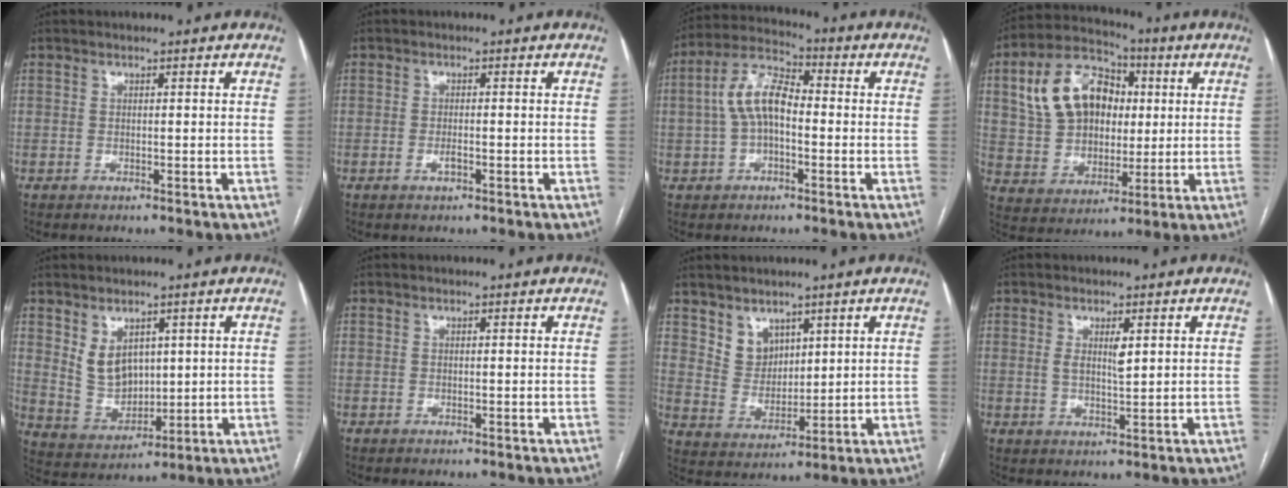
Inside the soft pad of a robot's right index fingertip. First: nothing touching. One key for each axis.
{"total": 1.2, "fx": -0.6, "fy": 0.4, "fz": 1.0, "tx": -0.019, "ty": 0.001, "tz": -0.009}
{"total": 8.5, "fx": -0.4, "fy": 4.1, "fz": 7.5, "tx": -0.161, "ty": 0.031, "tz": -0.013}
{"total": 14.3, "fx": 3.7, "fy": 10.5, "fz": 9.1, "tx": -0.193, "ty": 0.044, "tz": 0.071}
{"total": 6.6, "fx": 2.6, "fy": 4.7, "fz": 3.9, "tx": -0.083, "ty": 0.003, "tz": 0.066}
{"total": 0.0}
{"total": 5.4, "fx": 3.6, "fy": 3.8, "fz": 1.3, "tx": -0.030, "ty": 0.003, "tz": 0.080}
{"total": 2.9, "fx": 0.9, "fy": 0.7, "fz": 2.7, "tx": -0.050, "ty": -0.006, "tz": 0.017}